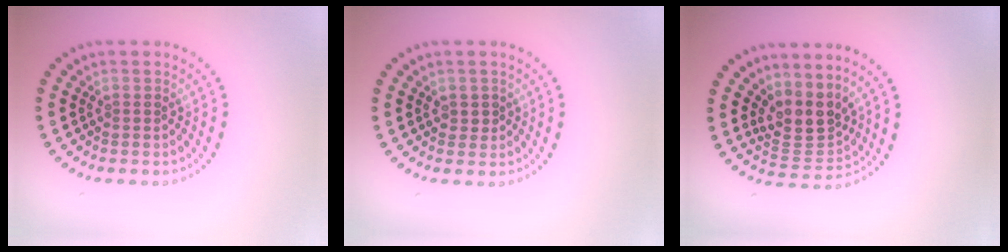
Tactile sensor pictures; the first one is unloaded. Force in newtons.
{"total": 0.6, "press": 0.6, "slide": 0.2}
{"total": 3.5, "press": 2.6, "slide": 2.4}